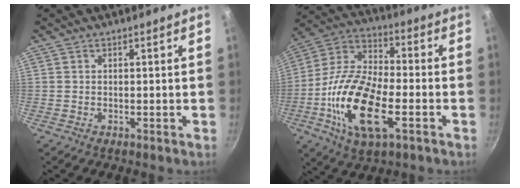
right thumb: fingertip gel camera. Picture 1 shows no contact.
{"total": 20.3, "force": [-5.9, 9.2, 17.1], "torque": [-0.328, 0.022, -0.122]}